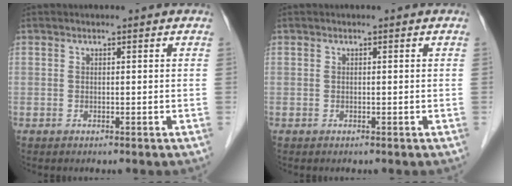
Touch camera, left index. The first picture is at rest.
{"total": 0.0}